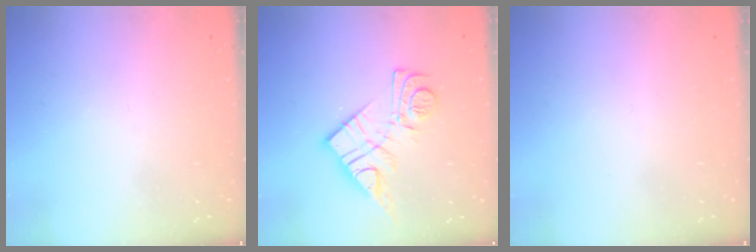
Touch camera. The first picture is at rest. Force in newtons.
{"total": 13.5, "press": 13.5, "slide": 0.8}
{"total": 1.6, "press": 1.6, "slide": 0.1}